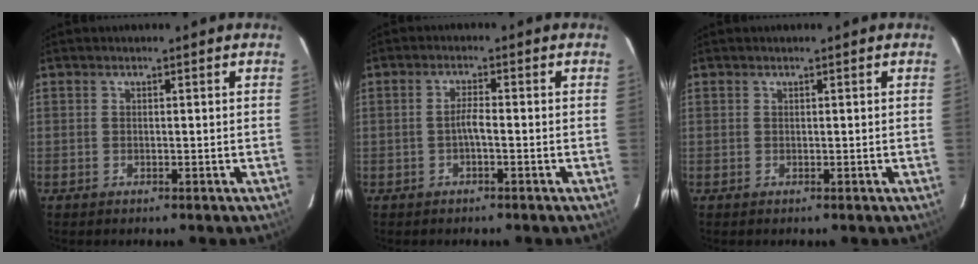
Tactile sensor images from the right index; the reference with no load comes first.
{"total": 1.9, "force": [-0.8, 0.2, 1.7], "torque": [-0.035, 0.006, -0.016]}
{"total": 0.0}